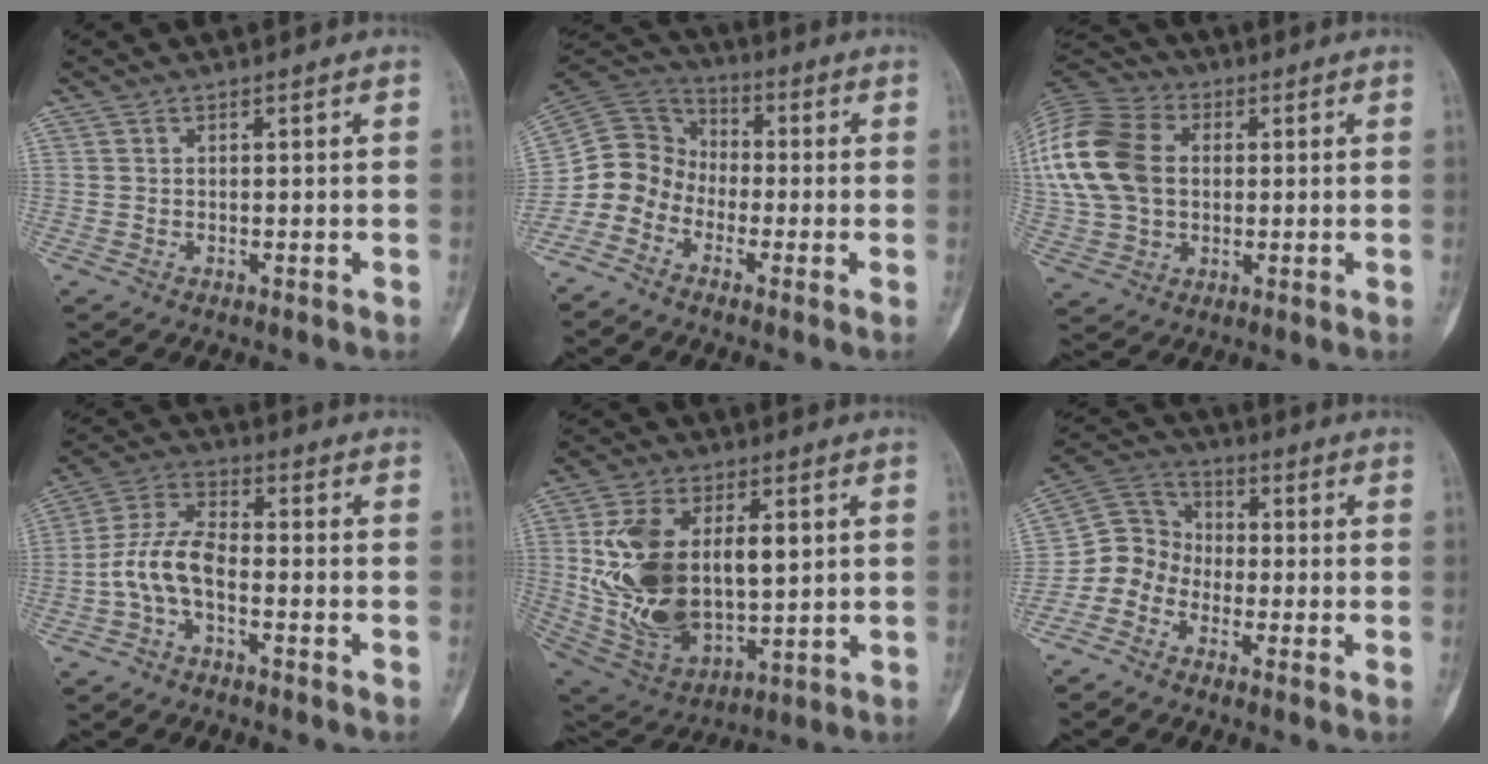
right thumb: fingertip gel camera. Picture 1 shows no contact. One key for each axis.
{"total": 9.4, "fx": -4.5, "fy": 7.8, "fz": 2.6, "tx": -0.032, "ty": 0.063, "tz": -0.102}
{"total": 20.5, "fx": 2.5, "fy": 14.9, "fz": 13.9, "tx": -0.310, "ty": 0.017, "tz": 0.049}
{"total": 8.3, "fx": -2.6, "fy": 4.2, "fz": 6.7, "tx": -0.141, "ty": 0.035, "tz": -0.058}
{"total": 22.2, "fx": 2.8, "fy": 13.0, "fz": 17.8, "tx": -0.317, "ty": -0.016, "tz": 0.069}
{"total": 7.6, "fx": -3.8, "fy": 6.4, "fz": 1.7, "tx": -0.013, "ty": 0.056, "tz": -0.090}